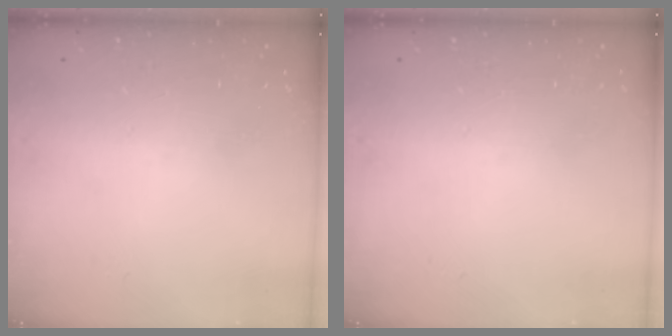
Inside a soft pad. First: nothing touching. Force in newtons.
{"total": 0.0}